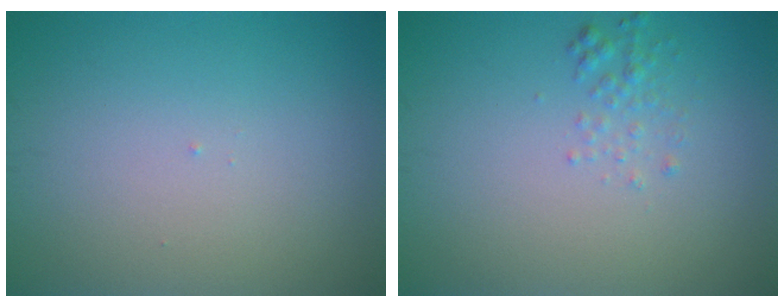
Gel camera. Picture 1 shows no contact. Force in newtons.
{"total": 1.3, "press": 1.3, "slide": 0.1}